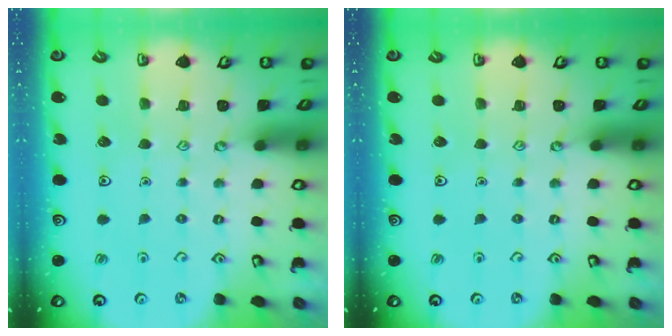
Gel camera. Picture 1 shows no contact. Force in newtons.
{"total": 0.0}